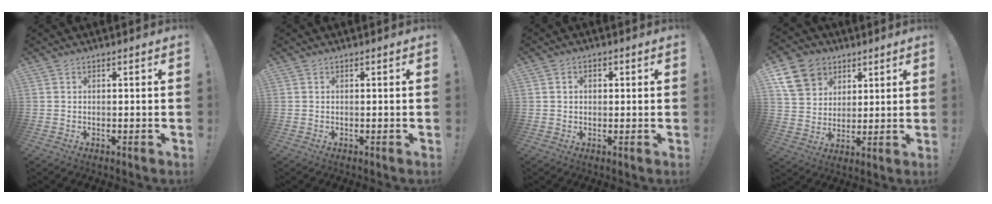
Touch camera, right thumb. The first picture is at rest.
{"total": 0.0}
{"total": 2.0, "force": [-0.1, 1.7, 1.1], "torque": [-0.008, 0.002, -0.006]}
{"total": 13.7, "force": [6.6, 10.9, 4.8], "torque": [-0.070, -0.028, 0.136]}